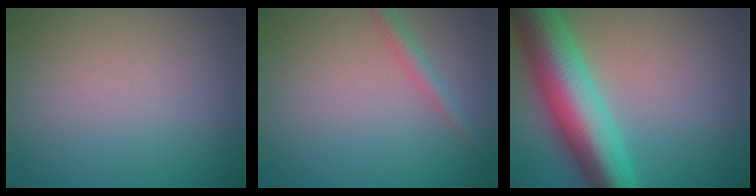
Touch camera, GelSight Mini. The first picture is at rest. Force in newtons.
{"total": 1.5, "press": 1.5, "slide": 0.0}
{"total": 10.2, "press": 10.2, "slide": 0.0}